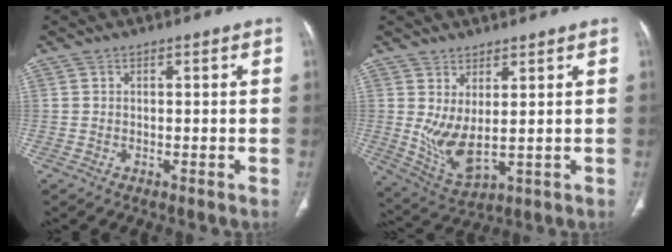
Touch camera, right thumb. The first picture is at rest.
{"total": 7.9, "force": [1.1, 3.2, 7.2], "torque": [-0.146, -0.024, 0.041]}